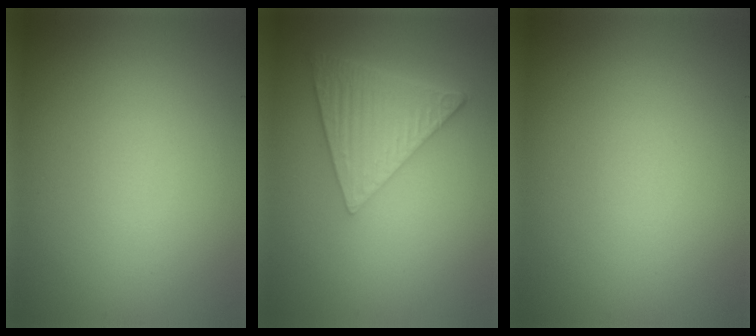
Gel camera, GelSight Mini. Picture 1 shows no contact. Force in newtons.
{"total": 6.3, "press": 4.5, "slide": 4.4}
{"total": 0.0}